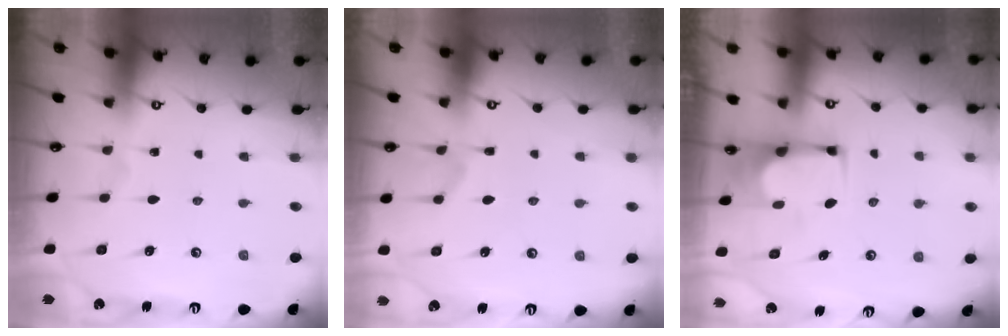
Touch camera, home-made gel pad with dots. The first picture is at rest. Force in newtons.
{"total": 2.6, "press": 2.3, "slide": 1.1}
{"total": 1.8, "press": 1.7, "slide": 0.3}